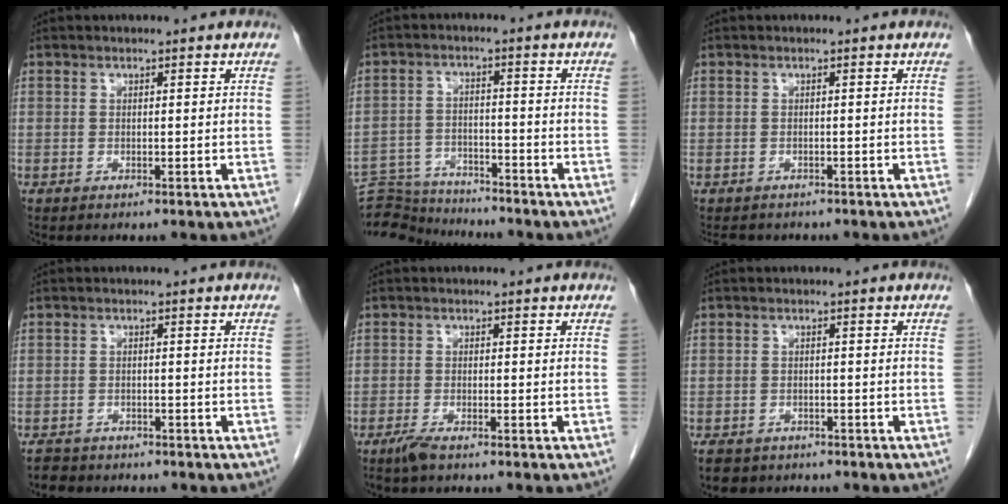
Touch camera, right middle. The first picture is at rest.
{"total": 10.0, "force": [-9.9, 1.2, 0.4], "torque": [-0.004, 0.013, -0.166]}
{"total": 3.9, "force": [-3.4, 1.7, 0.8], "torque": [-0.013, -0.004, -0.043]}
{"total": 3.6, "force": [-3.1, 1.6, 0.7], "torque": [-0.015, -0.002, -0.046]}
{"total": 2.0, "force": [-1.6, 0.2, 1.3], "torque": [-0.033, -0.004, -0.032]}
{"total": 5.4, "force": [-4.3, 2.9, 1.6], "torque": [-0.028, -0.002, -0.058]}